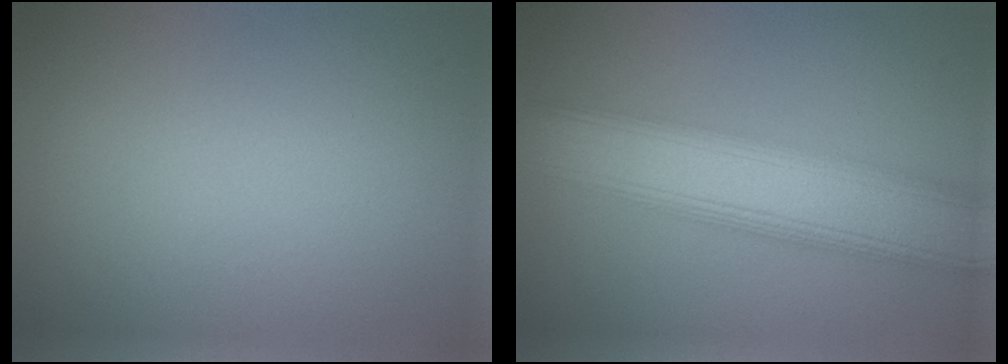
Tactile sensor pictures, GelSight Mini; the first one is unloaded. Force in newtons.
{"total": 9.1, "press": 9.1, "slide": 0.7}